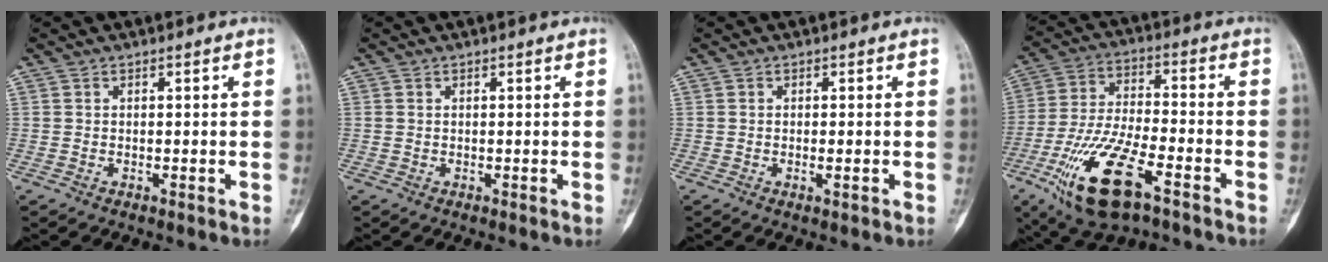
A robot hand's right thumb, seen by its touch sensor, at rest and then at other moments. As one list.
[{"total": 0.0}, {"total": 1.4, "force": [-0.4, 0.4, 1.3], "torque": [-0.020, -0.001, -0.004]}, {"total": 17.9, "force": [-8.8, 6.5, 14.1], "torque": [-0.283, 0.029, -0.154]}]